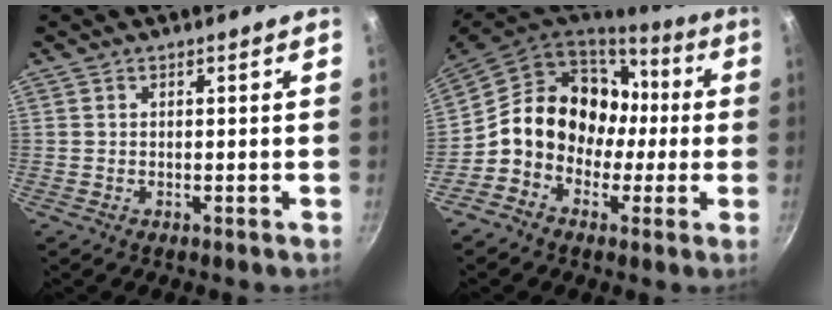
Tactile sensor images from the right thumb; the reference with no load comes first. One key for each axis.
{"total": 17.0, "fx": -0.4, "fy": 14.1, "fz": 9.5, "tx": -0.112, "ty": 0.058, "tz": -0.018}